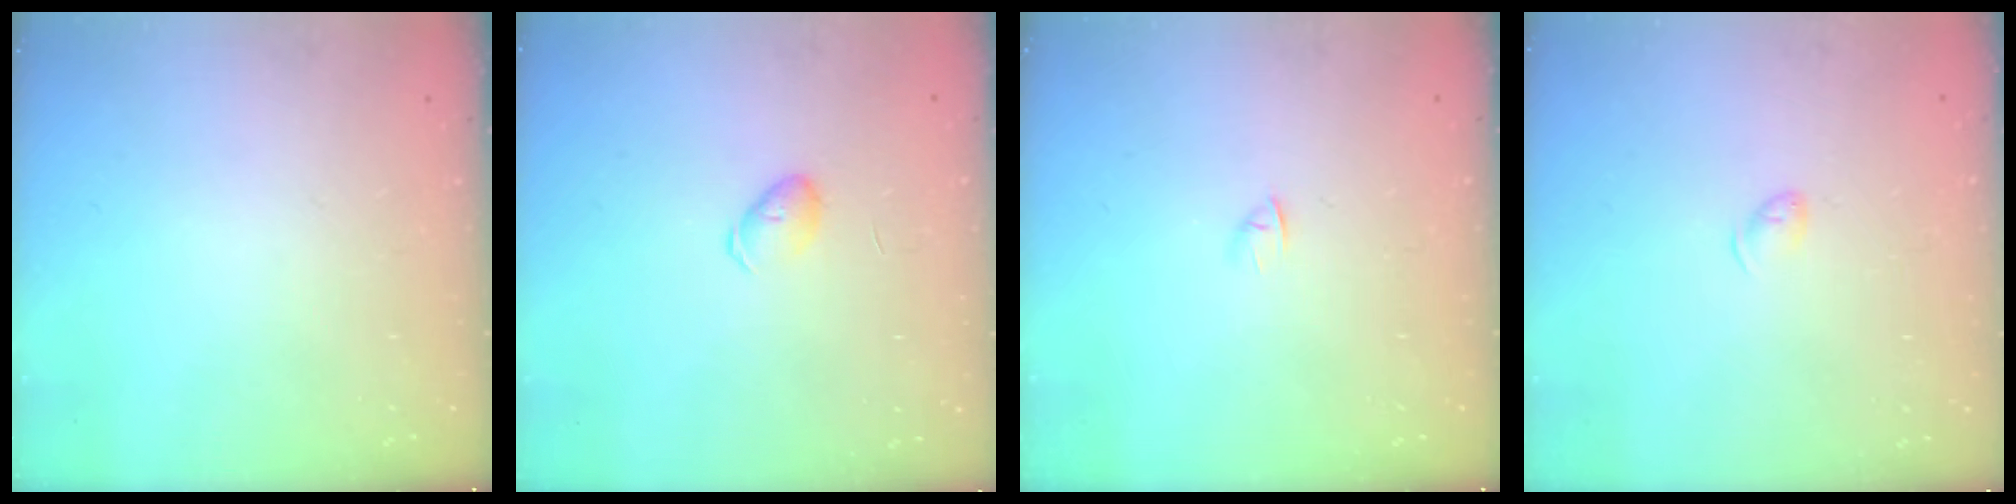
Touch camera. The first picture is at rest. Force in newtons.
{"total": 4.5, "press": 4.5, "slide": 0.5}
{"total": 2.4, "press": 2.3, "slide": 0.7}
{"total": 3.8, "press": 3.8, "slide": 0.6}